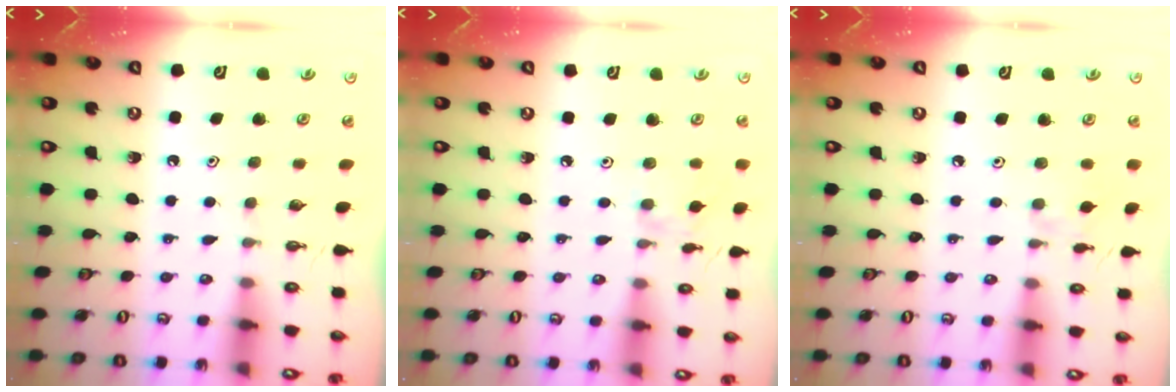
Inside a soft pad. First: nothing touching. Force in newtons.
{"total": 4.0, "press": 3.9, "slide": 0.4}
{"total": 2.1, "press": 2.1, "slide": 0.5}